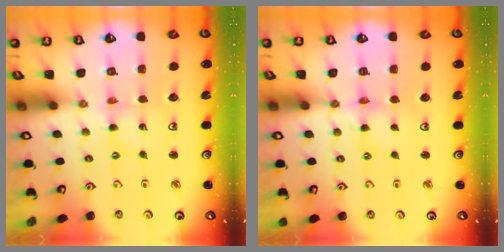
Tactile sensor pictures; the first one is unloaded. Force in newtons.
{"total": 3.3, "press": 3.3, "slide": 0.3}